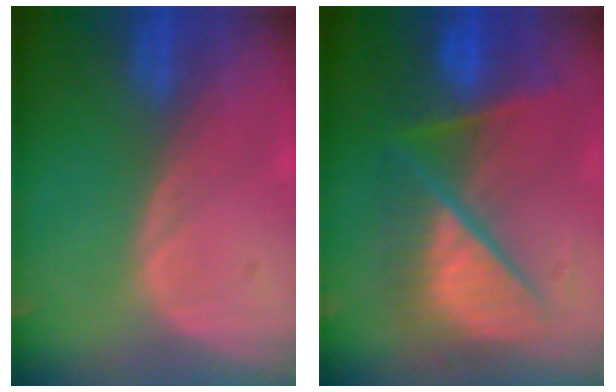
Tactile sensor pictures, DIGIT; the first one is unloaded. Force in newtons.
{"total": 10.4, "press": 10.3, "slide": 1.4}